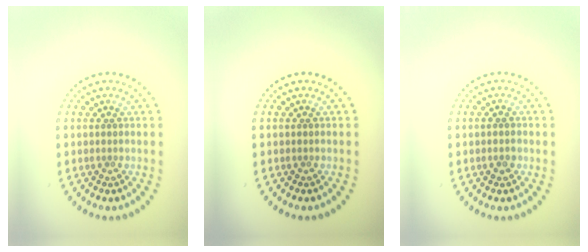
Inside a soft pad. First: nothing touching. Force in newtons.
{"total": 0.0}
{"total": 1.1, "press": 1.0, "slide": 0.4}